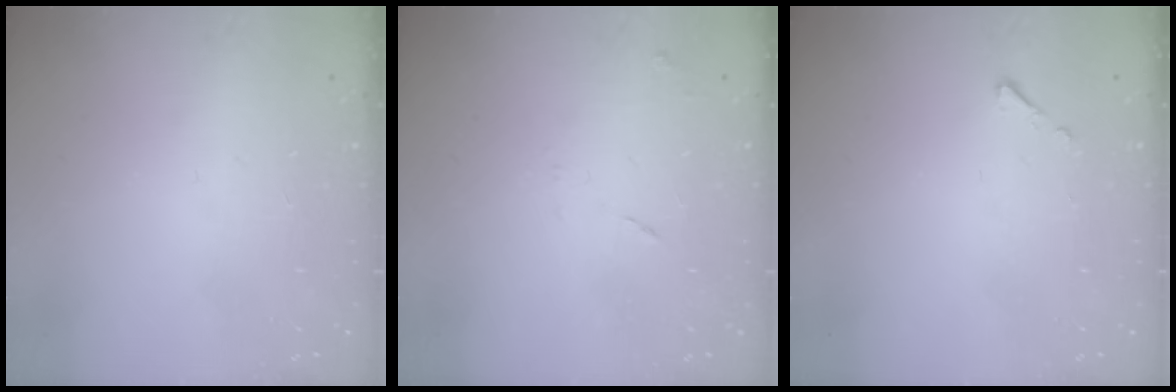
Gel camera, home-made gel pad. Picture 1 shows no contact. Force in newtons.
{"total": 5.7, "press": 5.7, "slide": 0.7}
{"total": 2.5, "press": 2.5, "slide": 0.3}